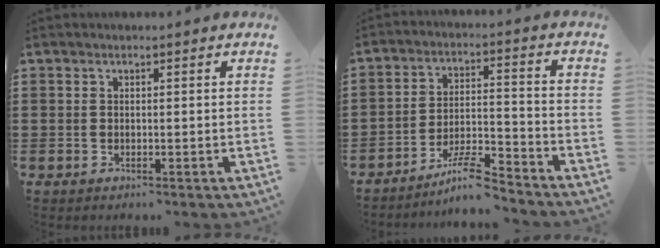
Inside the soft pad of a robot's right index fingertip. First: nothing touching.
{"total": 7.7, "force": [-6.8, 0.8, 3.5], "torque": [-0.057, 0.011, -0.126]}